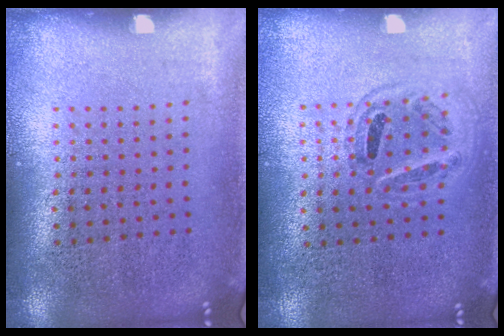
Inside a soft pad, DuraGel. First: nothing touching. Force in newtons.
{"total": 0.8, "press": 0.8, "slide": 0.2}